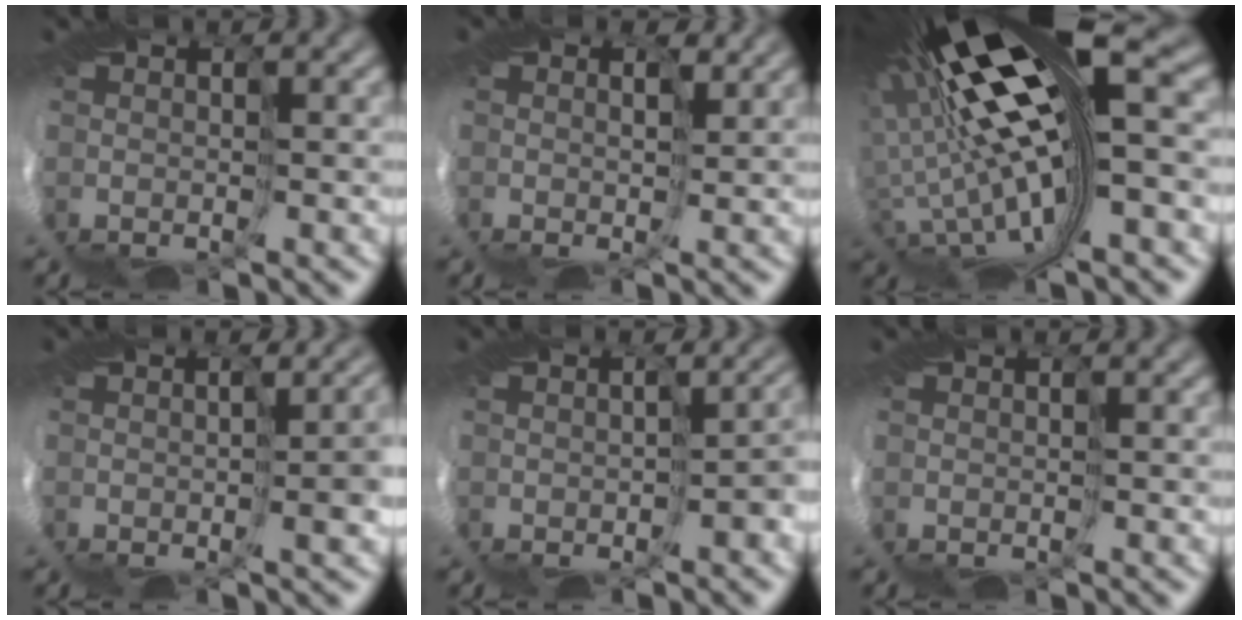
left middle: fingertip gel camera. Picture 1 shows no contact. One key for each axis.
{"total": 2.6, "fx": 1.9, "fy": 1.2, "fz": 1.4, "tx": -0.039, "ty": 0.011, "tz": 0.016}
{"total": 13.8, "fx": 3.8, "fy": 2.5, "fz": 13.0, "tx": -0.217, "ty": -0.016, "tz": 0.066}
{"total": 3.9, "fx": -0.6, "fy": 0.8, "fz": 3.7, "tx": -0.058, "ty": 0.002, "tz": 0.004}
{"total": 4.3, "fx": -2.7, "fy": 1.2, "fz": 3.1, "tx": -0.045, "ty": -0.007, "tz": -0.018}
{"total": 0.0}